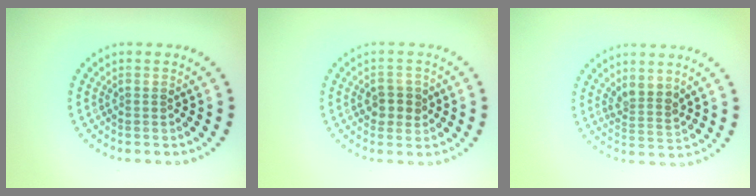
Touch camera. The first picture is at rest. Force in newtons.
{"total": 2.3, "press": 2.3, "slide": 0.6}
{"total": 2.4, "press": 1.9, "slide": 1.5}